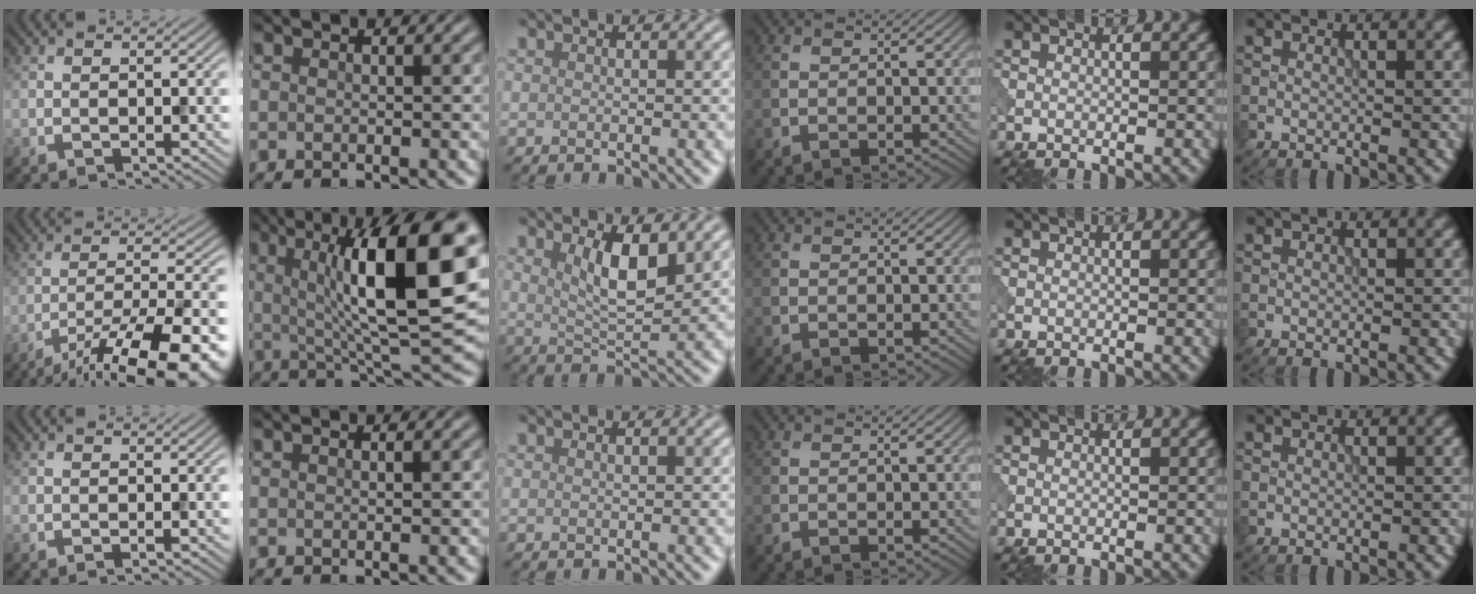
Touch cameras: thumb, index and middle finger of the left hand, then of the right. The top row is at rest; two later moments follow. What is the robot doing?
{"motion": "pour", "object": "beaker"}